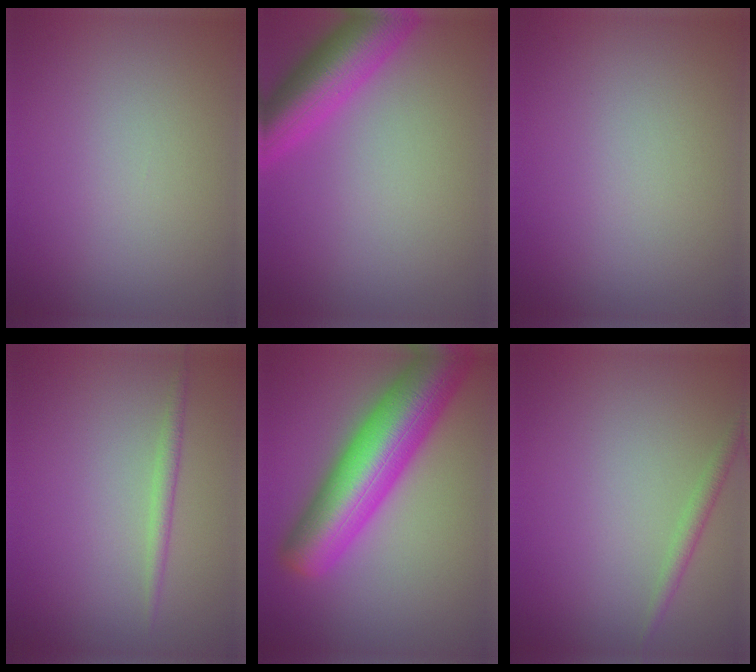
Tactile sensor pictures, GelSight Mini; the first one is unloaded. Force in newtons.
{"total": 6.6, "press": 6.6, "slide": 0.3}
{"total": 0.0}
{"total": 1.2, "press": 1.2, "slide": 0.1}
{"total": 10.7, "press": 10.7, "slide": 0.4}
{"total": 1.5, "press": 1.5, "slide": 0.0}